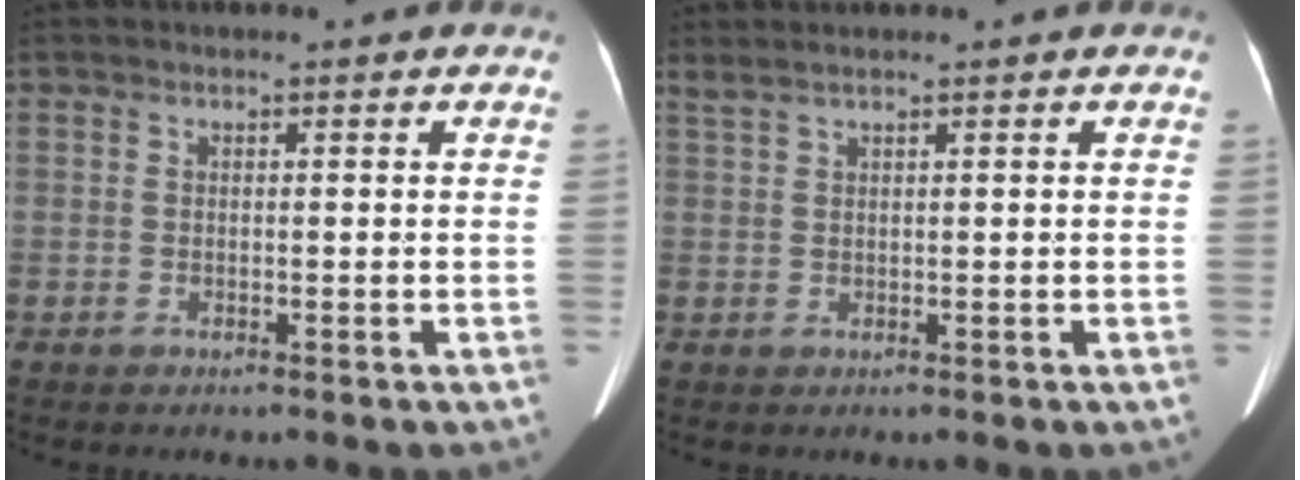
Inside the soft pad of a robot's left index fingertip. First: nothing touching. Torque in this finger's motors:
{"motor_torque": [0.10, -0.52, 0.08, 0.01]}